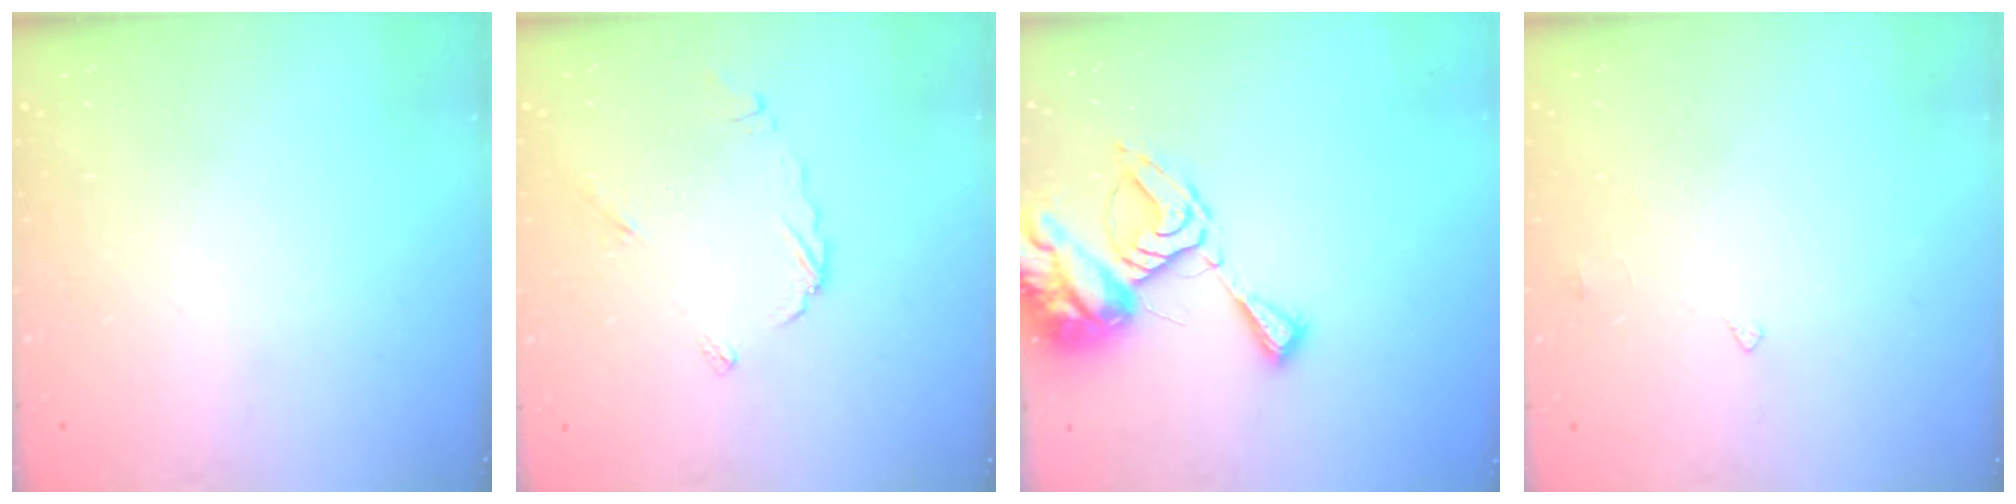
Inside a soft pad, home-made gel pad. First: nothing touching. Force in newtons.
{"total": 4.9, "press": 4.9, "slide": 0.4}
{"total": 12.8, "press": 12.8, "slide": 1.4}
{"total": 2.5, "press": 2.5, "slide": 0.3}